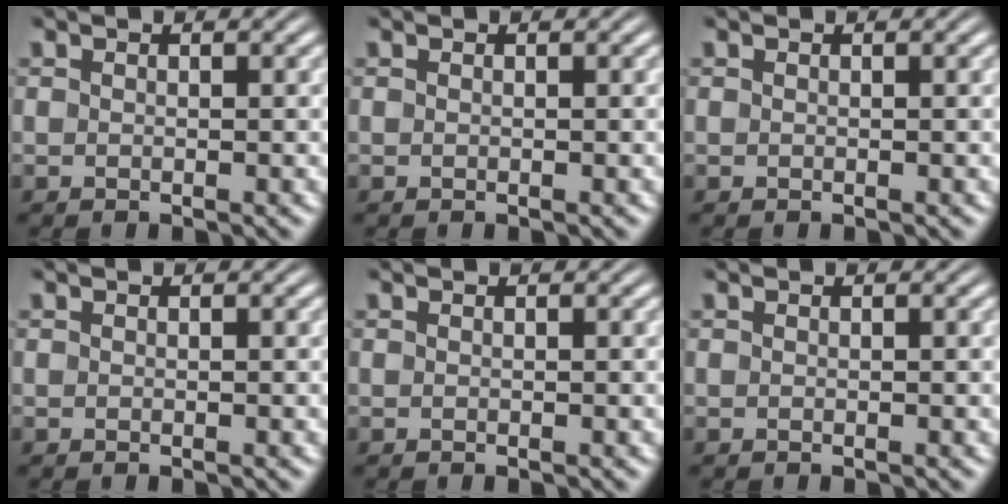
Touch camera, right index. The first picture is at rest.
{"total": 0.0}
{"total": 0.0}
{"total": 0.0}
{"total": 0.0}
{"total": 0.0}